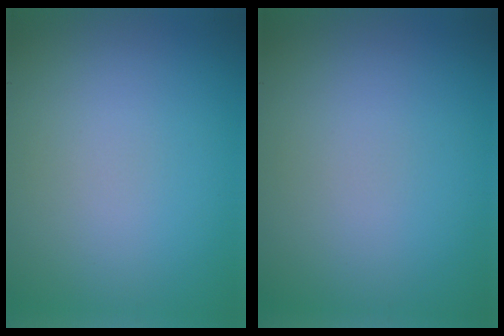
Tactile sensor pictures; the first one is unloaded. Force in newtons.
{"total": 0.0}